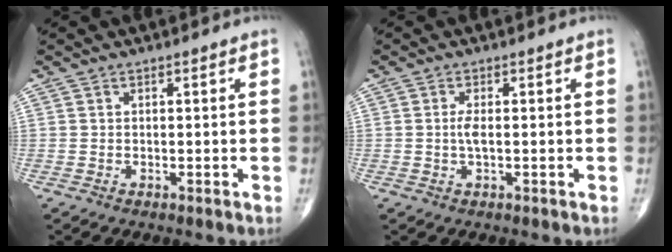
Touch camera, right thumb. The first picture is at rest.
{"total": 2.0, "force": [-0.1, 0.5, 1.9], "torque": [-0.046, -0.002, -0.003]}